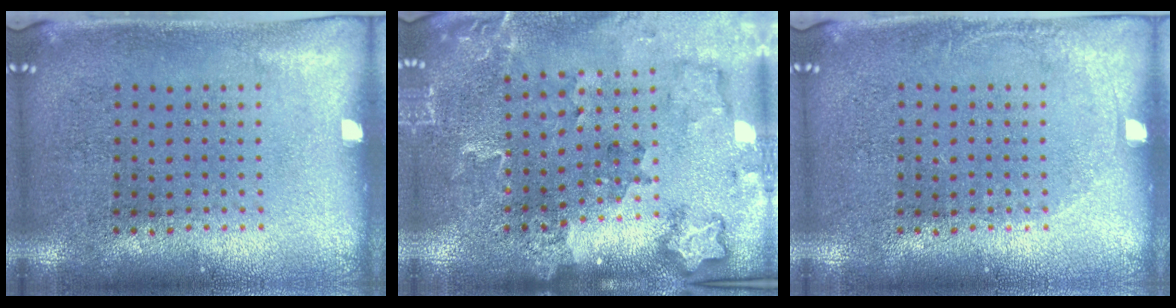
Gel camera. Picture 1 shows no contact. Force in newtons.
{"total": 1.8, "press": 1.8, "slide": 0.2}
{"total": 0.7, "press": 0.7, "slide": 0.1}